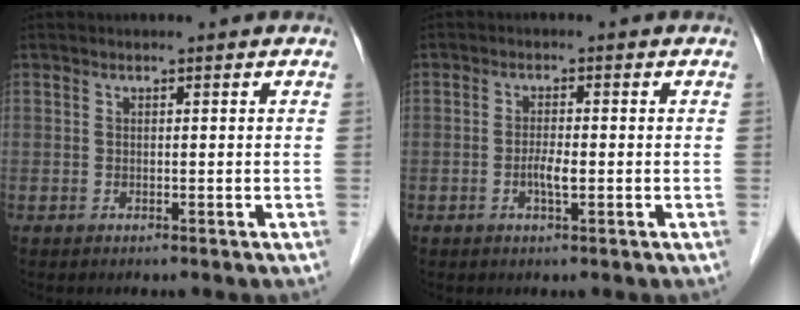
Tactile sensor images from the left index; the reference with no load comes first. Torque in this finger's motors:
{"motor_torque": [0.50, 0.40, 0.01, 0.01]}